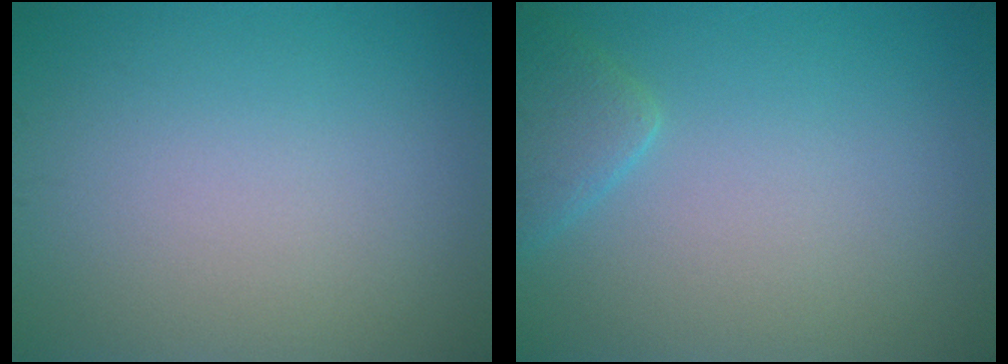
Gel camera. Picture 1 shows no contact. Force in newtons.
{"total": 2.2, "press": 2.2, "slide": 0.1}